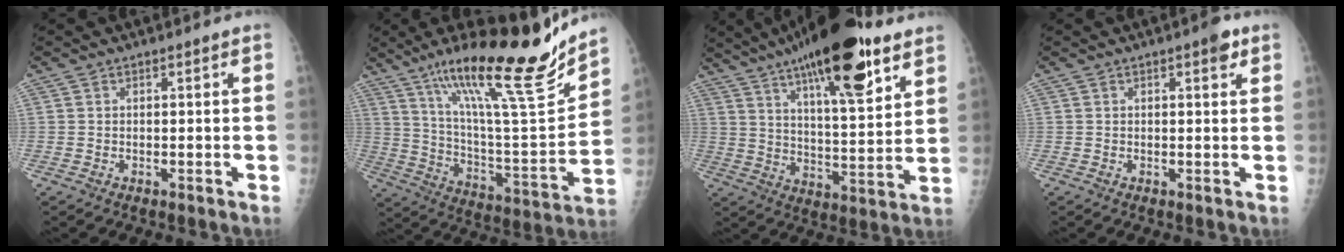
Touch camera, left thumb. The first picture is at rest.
{"total": 25.6, "force": [18.5, 3.6, 17.3], "torque": [-0.257, -0.087, 0.314]}
{"total": 24.3, "force": [14.7, 6.6, 18.2], "torque": [-0.277, -0.048, 0.234]}
{"total": 2.6, "force": [1.4, 0.9, 2.0], "torque": [-0.019, -0.003, 0.015]}